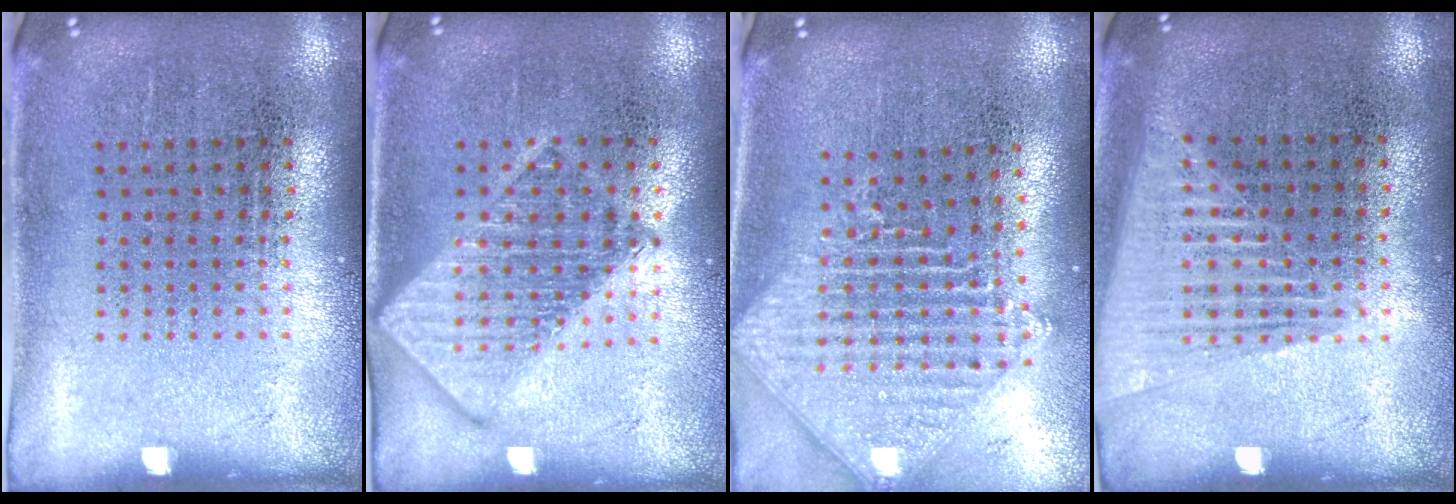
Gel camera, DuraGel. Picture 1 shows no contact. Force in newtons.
{"total": 2.7, "press": 2.7, "slide": 0.3}
{"total": 2.3, "press": 1.8, "slide": 1.4}
{"total": 1.5, "press": 1.4, "slide": 0.4}